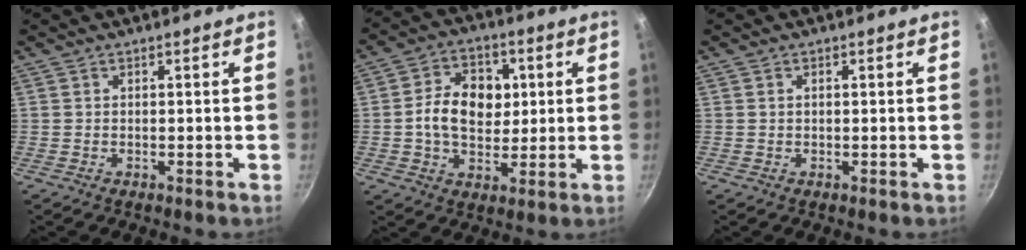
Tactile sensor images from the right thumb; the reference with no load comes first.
{"total": 12.0, "force": [1.1, 8.8, 8.1], "torque": [-0.106, 0.007, 0.008]}
{"total": 0.7, "force": [0.1, 0.4, 0.5], "torque": [-0.009, 0.003, 0.001]}